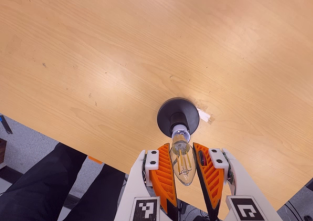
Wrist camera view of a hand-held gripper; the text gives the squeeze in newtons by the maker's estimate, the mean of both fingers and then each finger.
{"total": 10.4, "left": 10.5, "right": 10.3}